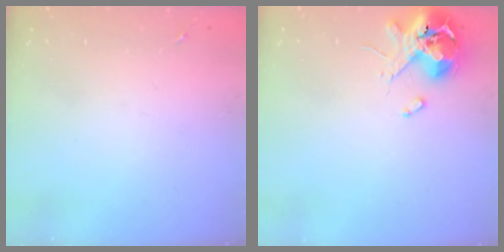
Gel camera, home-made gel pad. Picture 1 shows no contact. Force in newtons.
{"total": 10.7, "press": 10.6, "slide": 1.6}